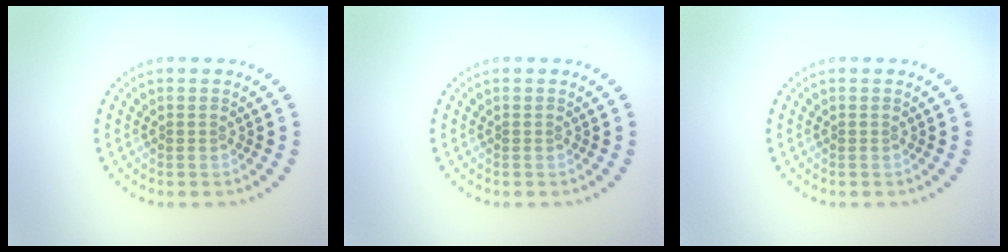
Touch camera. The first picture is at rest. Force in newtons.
{"total": 0.0}
{"total": 0.0}